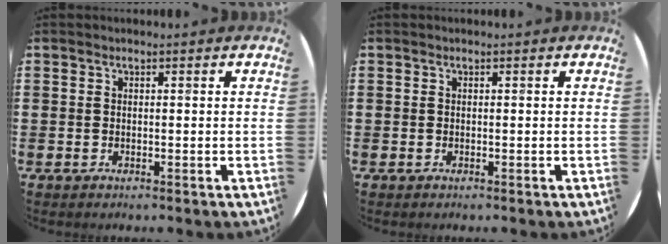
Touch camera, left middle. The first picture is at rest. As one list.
[{"total": 0.0}]